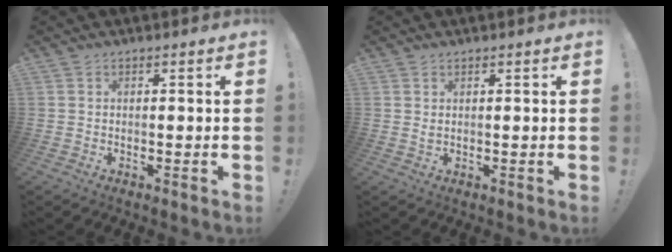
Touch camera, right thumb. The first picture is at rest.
{"total": 0.9, "force": [0.4, 0.1, 0.8], "torque": [-0.009, -0.003, 0.007]}